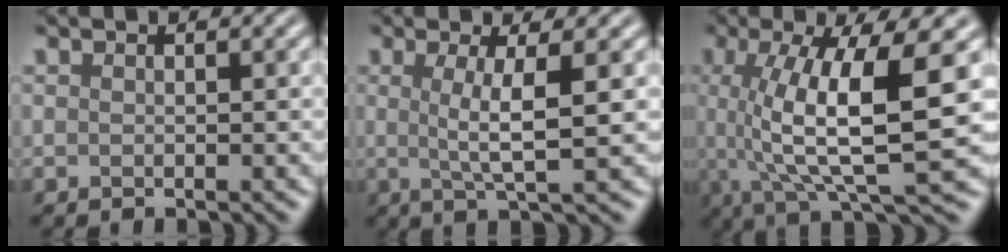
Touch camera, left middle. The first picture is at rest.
{"total": 3.5, "force": [-0.1, 0.0, 3.5], "torque": [-0.074, 0.008, 0.018]}
{"total": 9.0, "force": [0.4, 2.0, 8.7], "torque": [-0.159, 0.005, 0.029]}